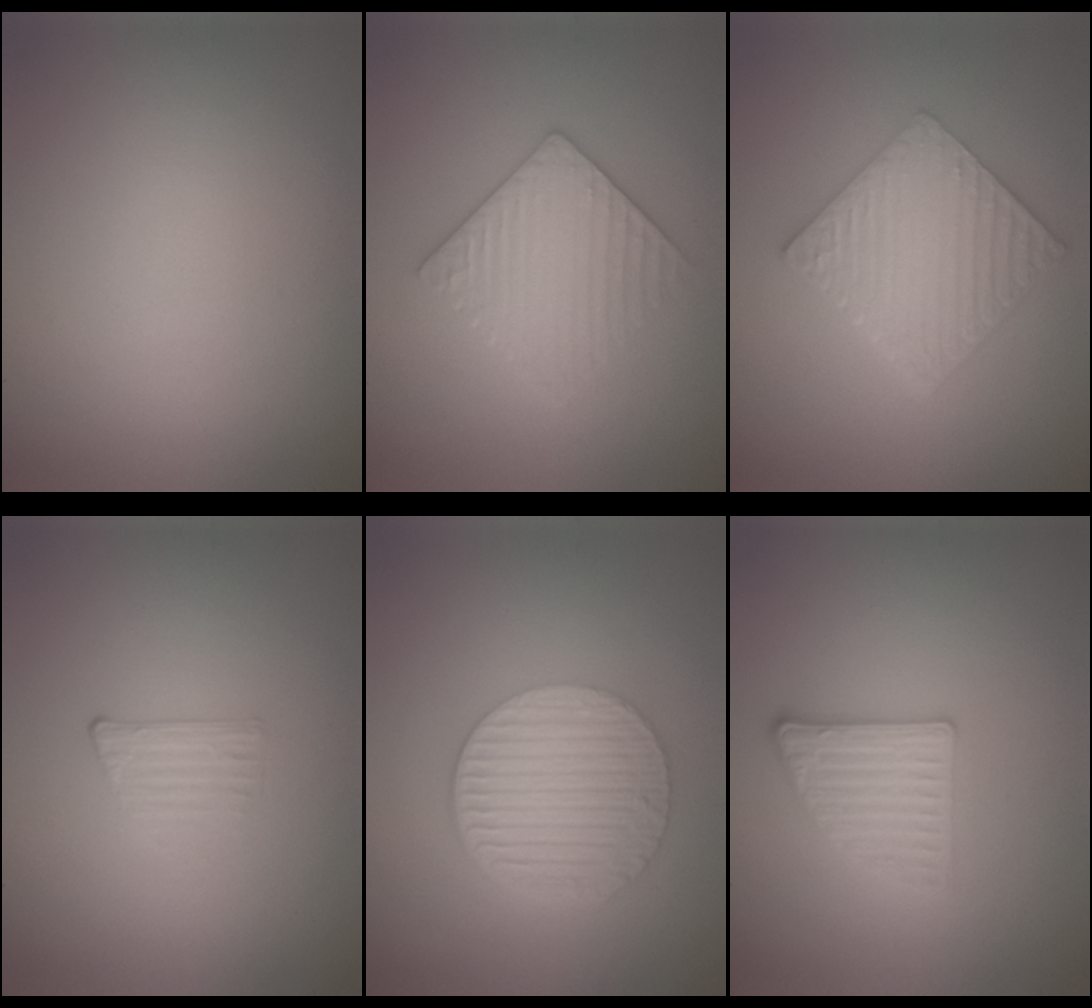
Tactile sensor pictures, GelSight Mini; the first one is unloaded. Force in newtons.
{"total": 3.5, "press": 3.4, "slide": 0.7}
{"total": 6.6, "press": 4.7, "slide": 4.6}
{"total": 1.0, "press": 0.3, "slide": 1.0}
{"total": 6.6, "press": 4.4, "slide": 4.9}
{"total": 2.7, "press": 2.6, "slide": 0.8}